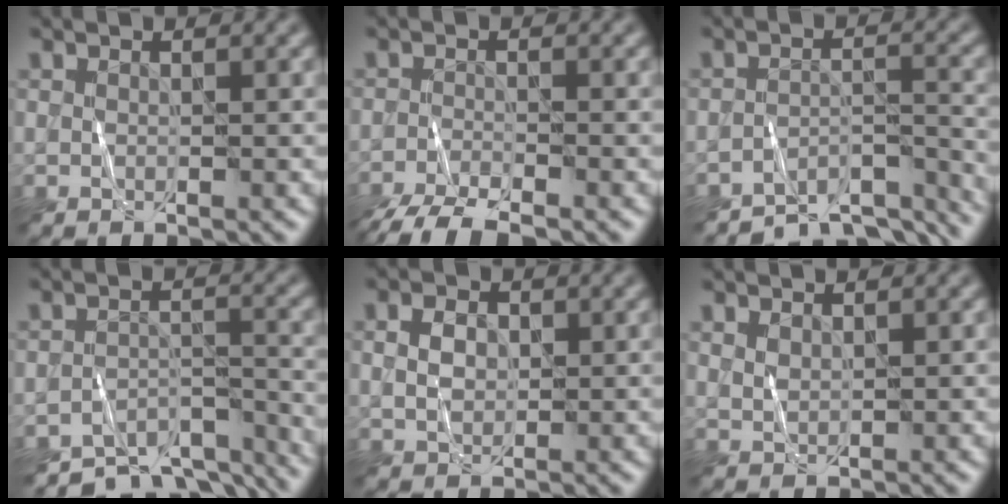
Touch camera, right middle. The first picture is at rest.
{"total": 5.6, "force": [-4.7, 1.1, 2.8], "torque": [-0.053, -0.019, -0.091]}
{"total": 8.1, "force": [-7.6, 1.7, 2.5], "torque": [-0.035, -0.009, -0.110]}
{"total": 8.8, "force": [-8.0, 2.5, 2.6], "torque": [-0.037, -0.008, -0.108]}
{"total": 2.1, "force": [0.5, 1.6, 1.3], "torque": [-0.028, 0.004, 0.007]}
{"total": 1.0, "force": [0.8, 0.4, 0.4], "torque": [-0.012, 0.000, 0.018]}